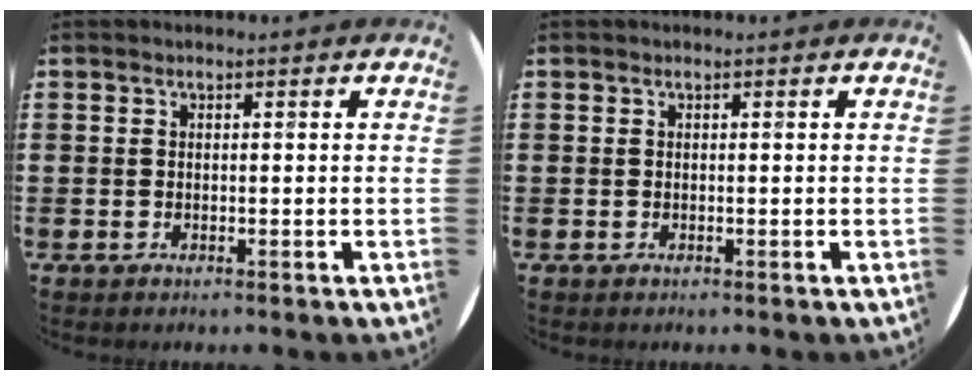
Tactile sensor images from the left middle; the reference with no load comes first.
{"total": 0.0}